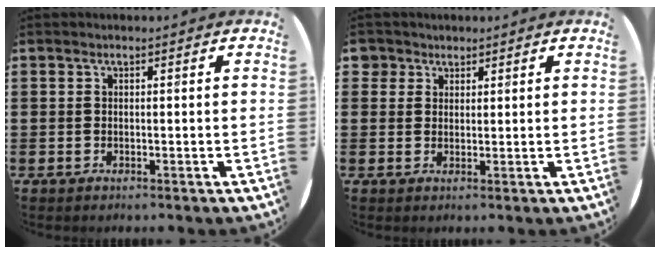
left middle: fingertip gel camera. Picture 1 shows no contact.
{"total": 2.1, "force": [1.6, 1.4, -0.1], "torque": [0.004, 0.003, 0.031]}